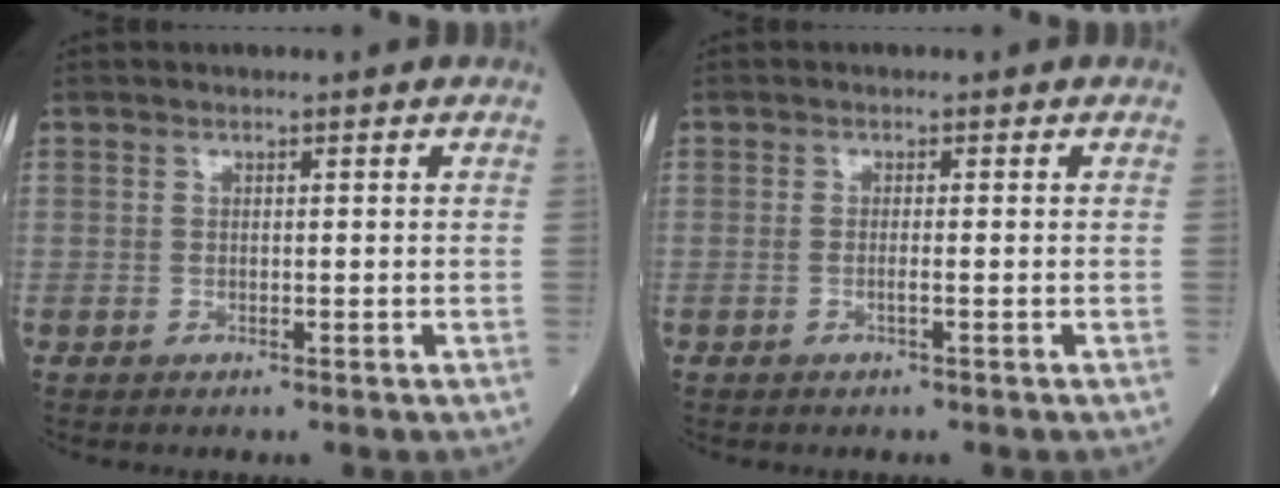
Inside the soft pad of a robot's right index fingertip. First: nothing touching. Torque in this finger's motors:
{"motor_torque": [-0.22, 0.03, -0.08, -0.02]}